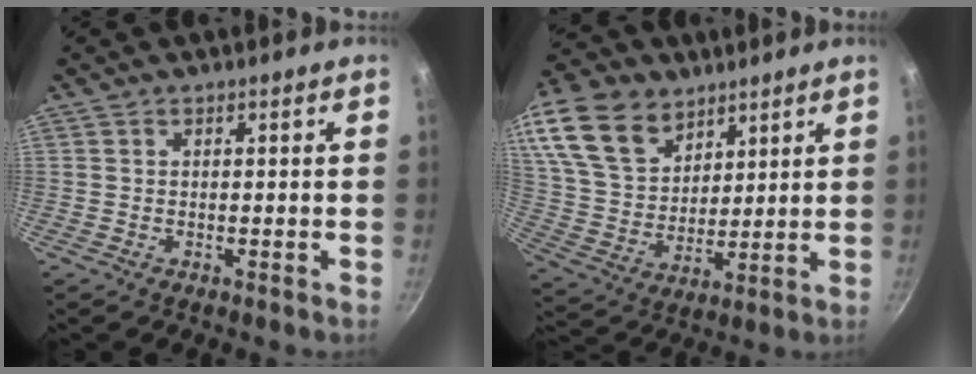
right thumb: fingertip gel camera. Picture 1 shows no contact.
{"total": 20.2, "force": [11.5, 13.3, 10.0], "torque": [-0.189, -0.025, 0.221]}